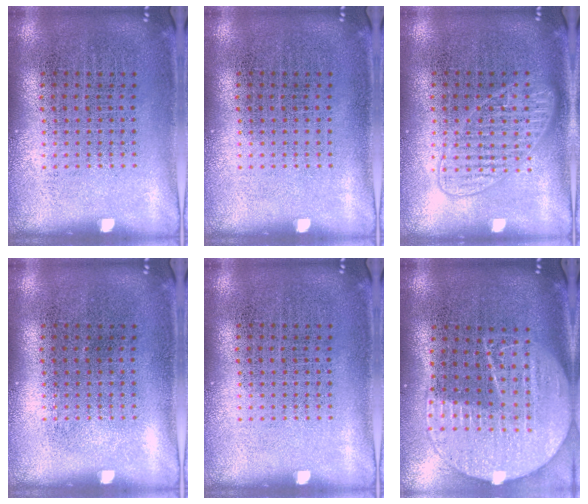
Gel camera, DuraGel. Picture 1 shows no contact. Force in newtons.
{"total": 0.0}
{"total": 2.5, "press": 2.4, "slide": 0.4}
{"total": 0.0}
{"total": 0.0}
{"total": 2.2, "press": 1.9, "slide": 1.0}